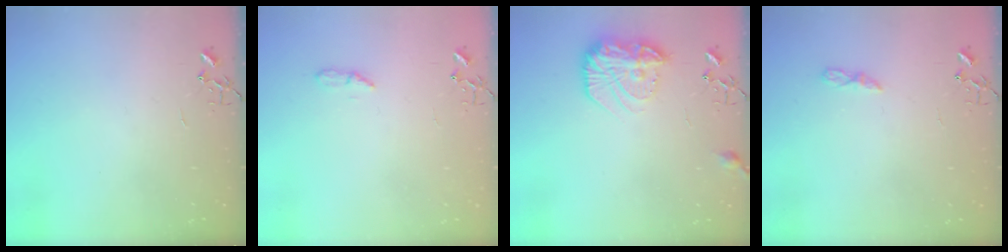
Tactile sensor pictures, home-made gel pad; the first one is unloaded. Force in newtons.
{"total": 4.5, "press": 4.4, "slide": 0.6}
{"total": 15.3, "press": 15.2, "slide": 1.0}
{"total": 5.3, "press": 5.3, "slide": 0.7}